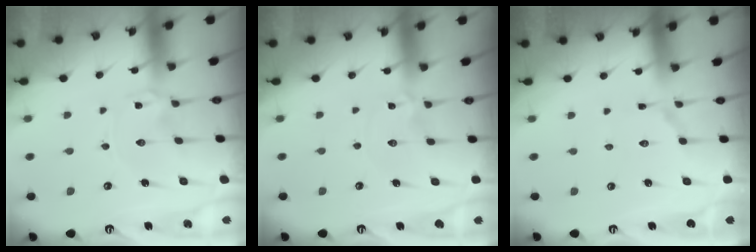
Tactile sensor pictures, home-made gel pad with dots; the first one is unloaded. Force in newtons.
{"total": 0.0}
{"total": 2.9, "press": 2.9, "slide": 0.3}